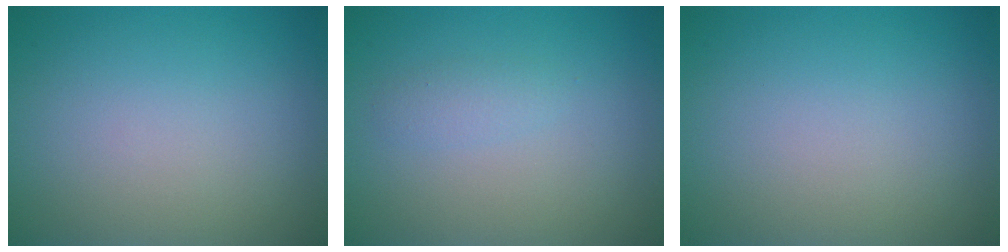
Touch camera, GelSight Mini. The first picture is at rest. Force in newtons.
{"total": 1.1, "press": 1.0, "slide": 0.1}
{"total": 0.0}